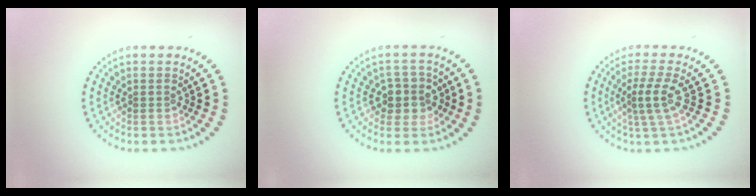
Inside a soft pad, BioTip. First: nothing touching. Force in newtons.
{"total": 2.9, "press": 2.6, "slide": 1.3}
{"total": 2.8, "press": 2.2, "slide": 1.8}